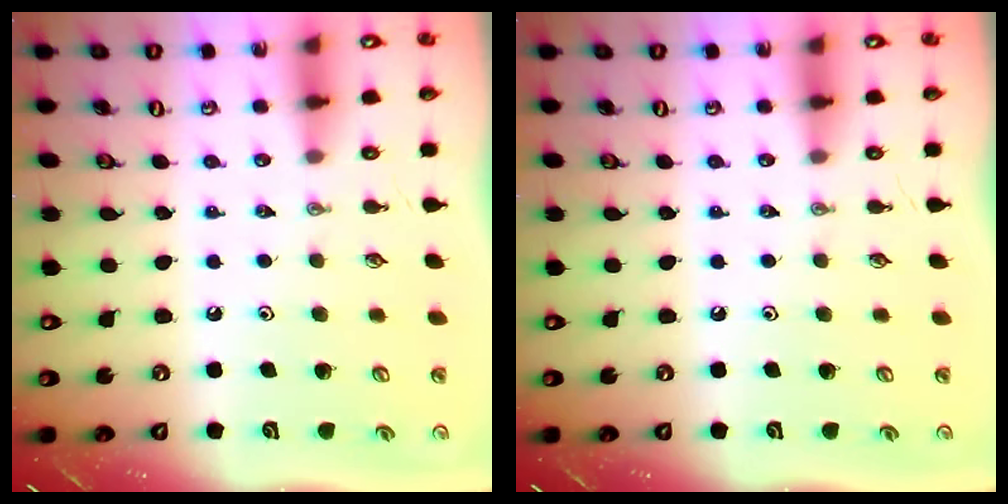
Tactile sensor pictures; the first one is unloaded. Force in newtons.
{"total": 0.0}